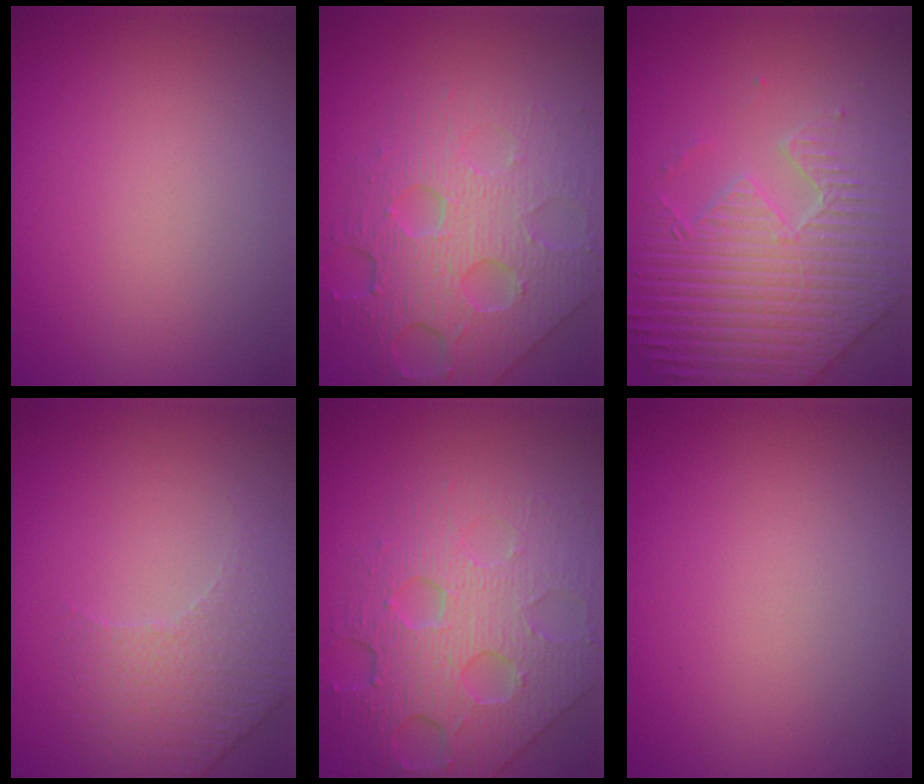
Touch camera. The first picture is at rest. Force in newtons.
{"total": 7.4, "press": 5.6, "slide": 4.9}
{"total": 9.3, "press": 6.5, "slide": 6.6}
{"total": 2.2, "press": 2.0, "slide": 1.0}
{"total": 7.4, "press": 5.6, "slide": 4.9}
{"total": 0.0}